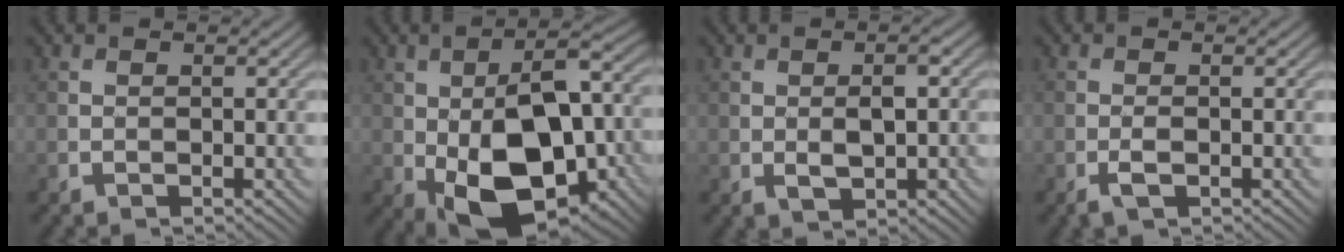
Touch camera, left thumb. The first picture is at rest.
{"total": 16.7, "force": [-3.8, 9.2, 13.4], "torque": [-0.216, -0.021, -0.052]}
{"total": 3.3, "force": [-0.1, 1.9, 2.7], "torque": [-0.042, -0.005, 0.001]}
{"total": 1.7, "force": [-0.7, 0.7, 1.4], "torque": [-0.030, 0.002, -0.018]}